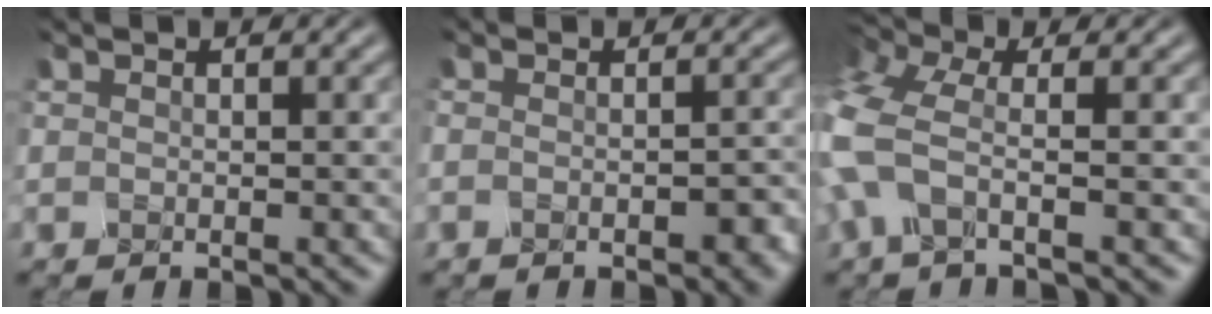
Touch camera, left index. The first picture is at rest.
{"total": 1.9, "force": [-0.9, 0.8, 1.5], "torque": [-0.021, 0.000, -0.013]}
{"total": 5.7, "force": [-1.5, 2.5, 4.9], "torque": [-0.134, 0.001, -0.042]}